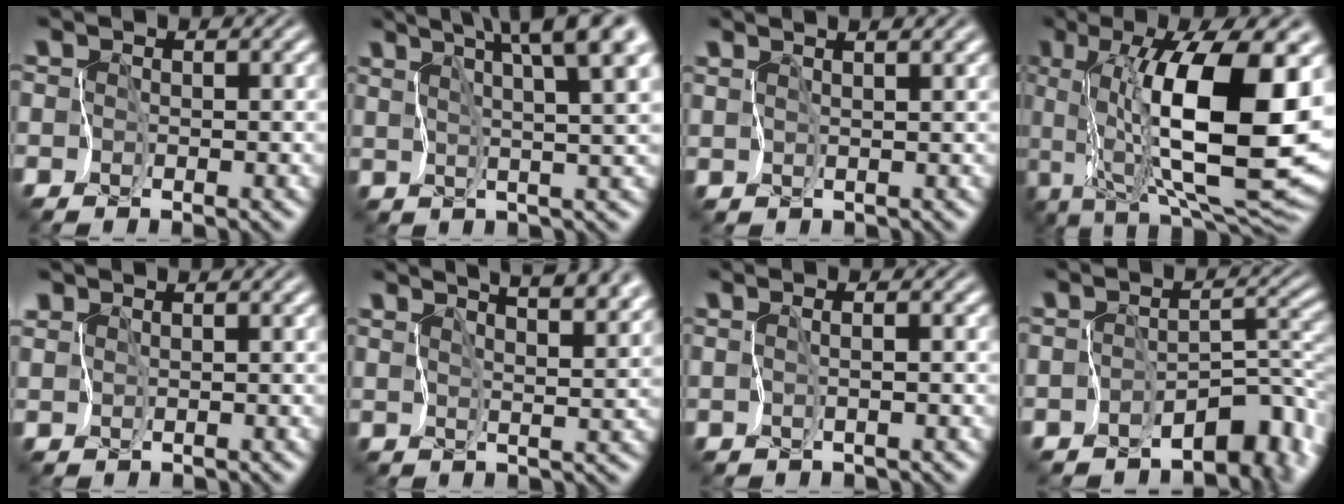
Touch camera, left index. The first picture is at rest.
{"total": 9.2, "force": [5.7, 1.1, 7.1], "torque": [-0.113, 0.007, 0.091]}
{"total": 2.3, "force": [2.1, -0.4, 0.8], "torque": [-0.012, -0.006, 0.040]}
{"total": 11.7, "force": [1.8, 1.6, 11.4], "torque": [-0.183, -0.024, 0.050]}
{"total": 1.6, "force": [1.5, -0.2, -0.4], "torque": [-0.006, -0.009, 0.035]}
{"total": 8.2, "force": [6.7, 1.8, 4.3], "torque": [-0.057, 0.005, 0.093]}
{"total": 1.2, "force": [0.1, -1.1, -0.1], "torque": [0.006, -0.011, 0.019]}
{"total": 7.4, "force": [-6.2, 3.0, 2.9], "torque": [-0.025, -0.005, -0.066]}